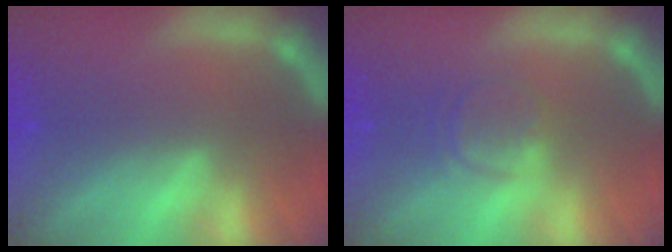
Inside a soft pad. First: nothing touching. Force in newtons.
{"total": 2.4}